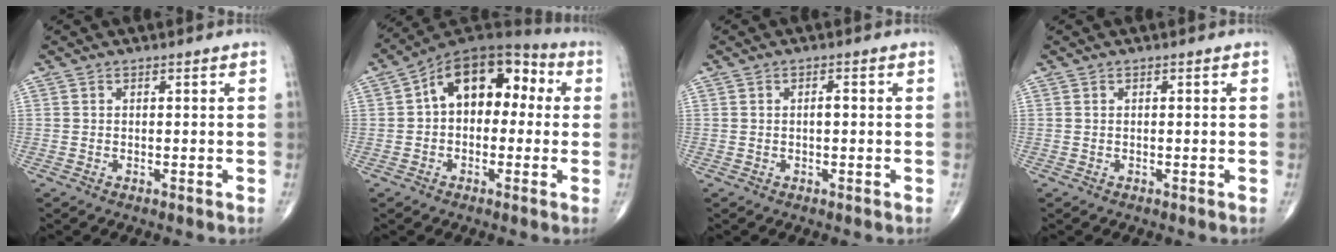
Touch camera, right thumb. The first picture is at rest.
{"total": 14.9, "force": [2.0, 9.5, 11.2], "torque": [-0.123, 0.050, 0.016]}
{"total": 1.2, "force": [-0.1, 0.5, 1.0], "torque": [-0.014, 0.002, -0.004]}
{"total": 0.0}